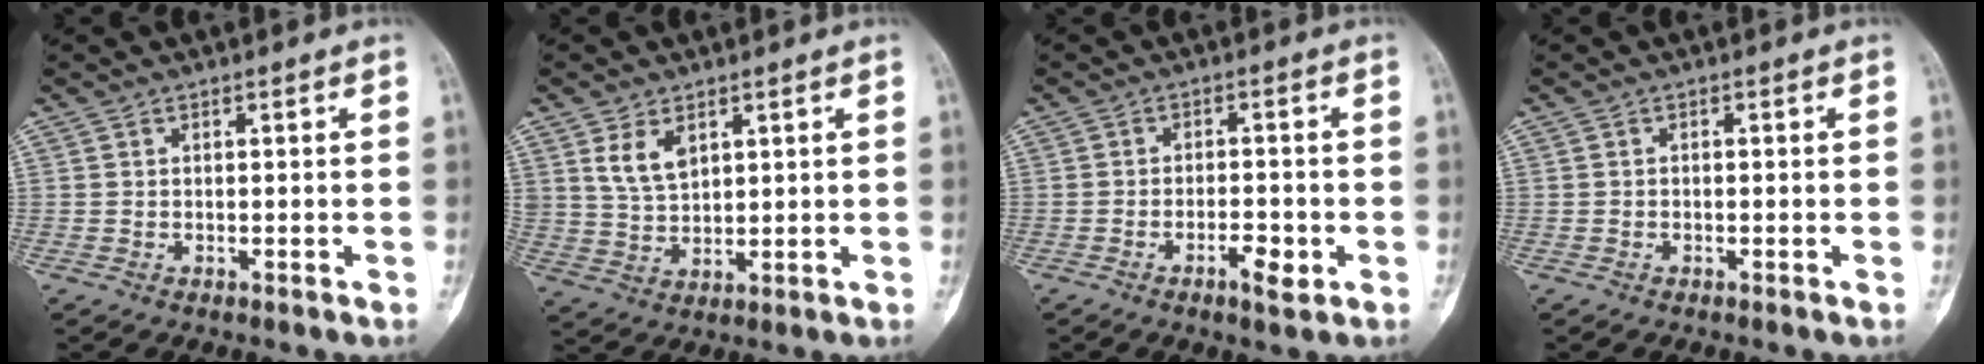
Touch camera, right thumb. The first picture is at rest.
{"total": 6.1, "force": [3.0, 3.6, 3.9], "torque": [-0.061, -0.017, 0.067]}
{"total": 4.3, "force": [-1.9, 1.5, 3.6], "torque": [-0.051, 0.007, -0.030]}
{"total": 0.0}